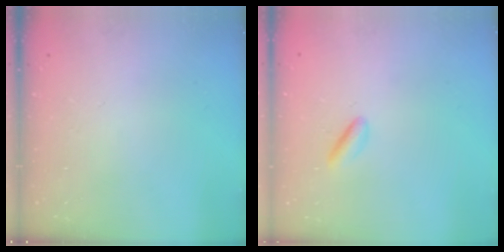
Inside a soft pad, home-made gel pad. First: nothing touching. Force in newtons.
{"total": 2.2, "press": 2.2, "slide": 0.5}